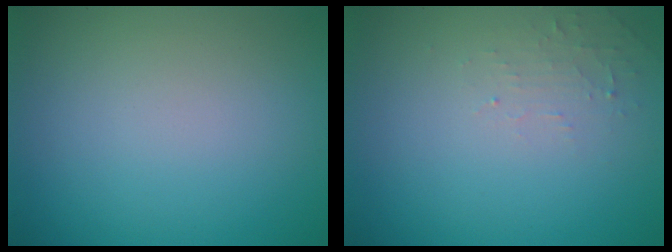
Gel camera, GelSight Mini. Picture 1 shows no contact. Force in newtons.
{"total": 1.2, "press": 1.2, "slide": 0.3}